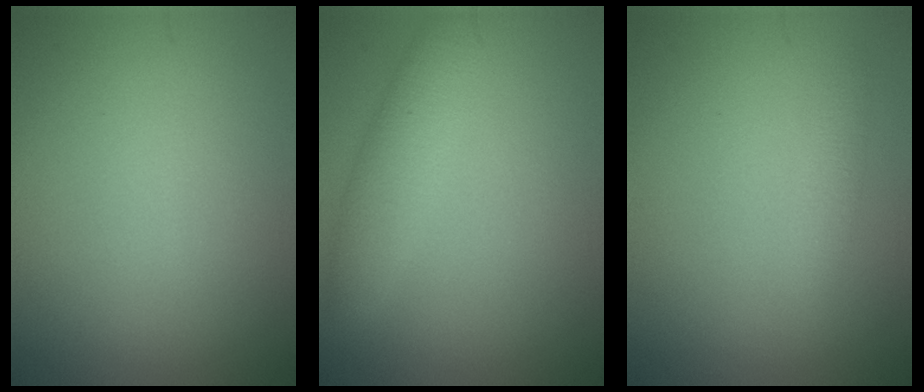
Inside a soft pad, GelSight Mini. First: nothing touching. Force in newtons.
{"total": 3.3, "press": 3.3, "slide": 0.0}
{"total": 1.3, "press": 1.3, "slide": 0.1}